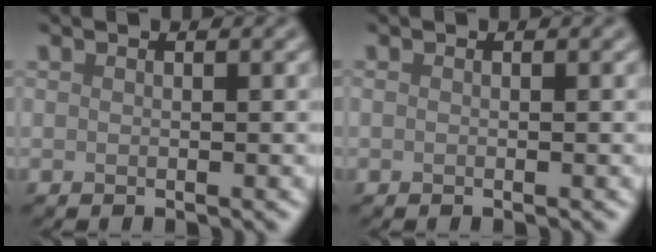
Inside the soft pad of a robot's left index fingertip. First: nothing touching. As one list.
[{"total": 0.0}]